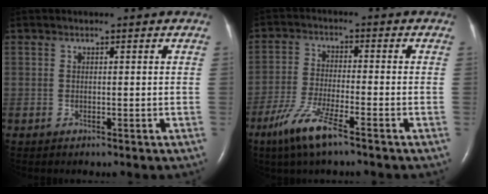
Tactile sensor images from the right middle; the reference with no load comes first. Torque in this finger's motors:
{"motor_torque": [1.16, -0.94, 0.50, 0.16]}